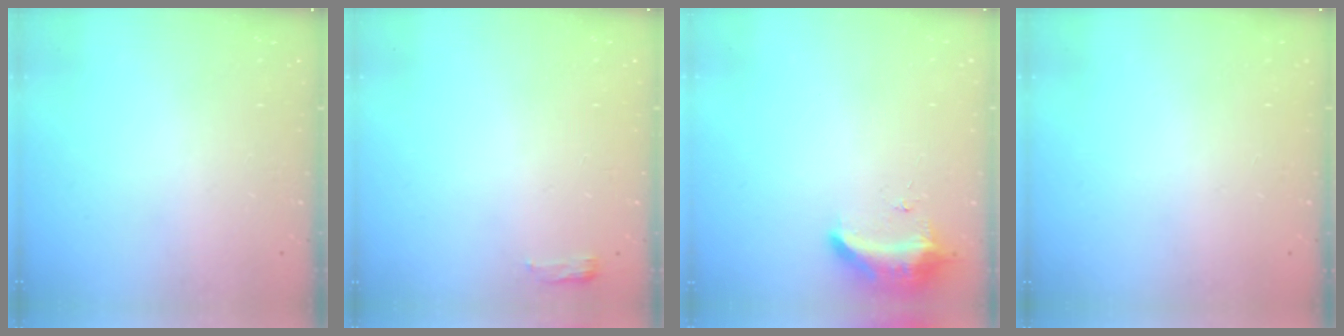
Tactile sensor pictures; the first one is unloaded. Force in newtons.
{"total": 3.3, "press": 3.2, "slide": 1.0}
{"total": 8.9, "press": 8.8, "slide": 1.6}
{"total": 0.0}